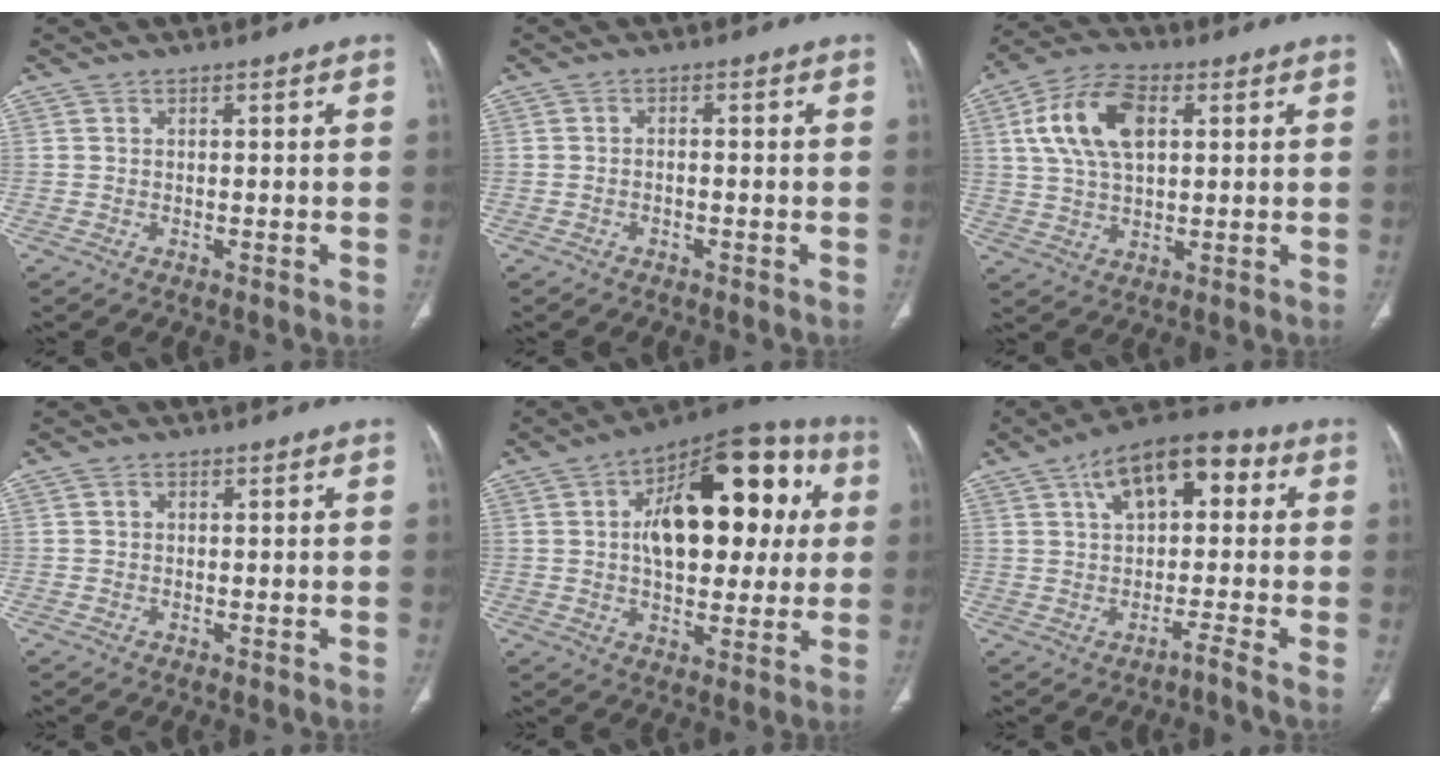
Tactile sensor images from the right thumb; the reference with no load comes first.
{"total": 0.9, "force": [-0.5, 0.5, 0.5], "torque": [-0.007, 0.006, -0.009]}
{"total": 12.9, "force": [3.5, 7.3, 10.0], "torque": [-0.190, 0.009, 0.064]}
{"total": 0.8, "force": [0.2, 0.7, 0.3], "torque": [-0.001, 0.002, 0.002]}
{"total": 23.5, "force": [4.6, 12.6, 19.3], "torque": [-0.229, 0.023, 0.062]}
{"total": 11.2, "force": [2.4, 4.3, 10.0], "torque": [-0.139, 0.030, 0.020]}